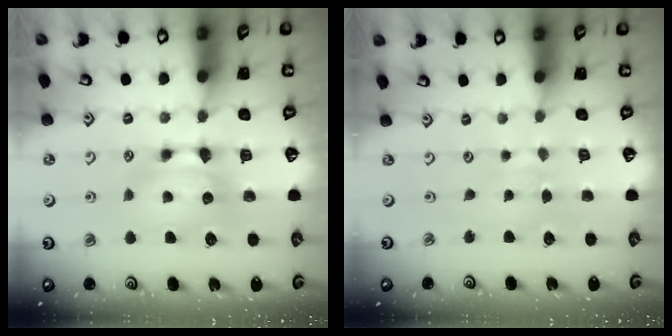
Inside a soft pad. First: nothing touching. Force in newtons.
{"total": 4.5, "press": 4.4, "slide": 0.3}